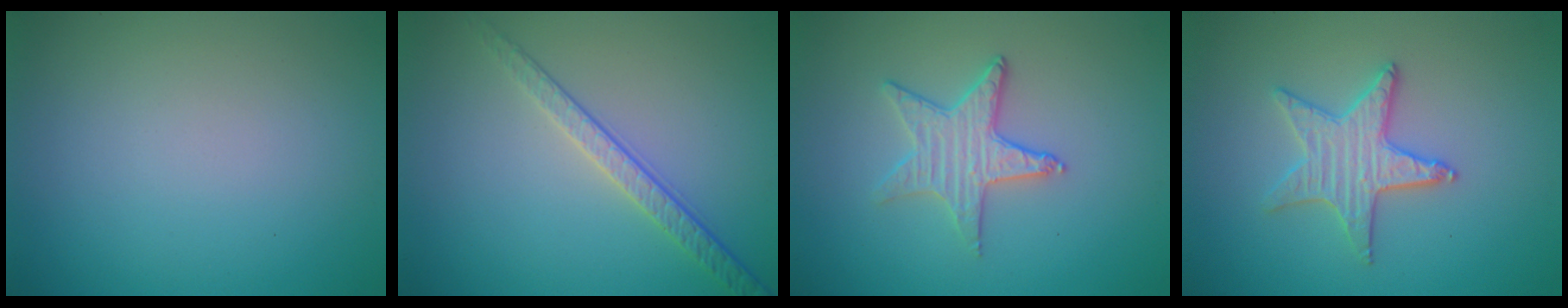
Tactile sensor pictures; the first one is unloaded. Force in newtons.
{"total": 2.4, "press": 2.0, "slide": 1.4}
{"total": 2.8, "press": 2.7, "slide": 0.7}
{"total": 3.0, "press": 3.0, "slide": 0.4}